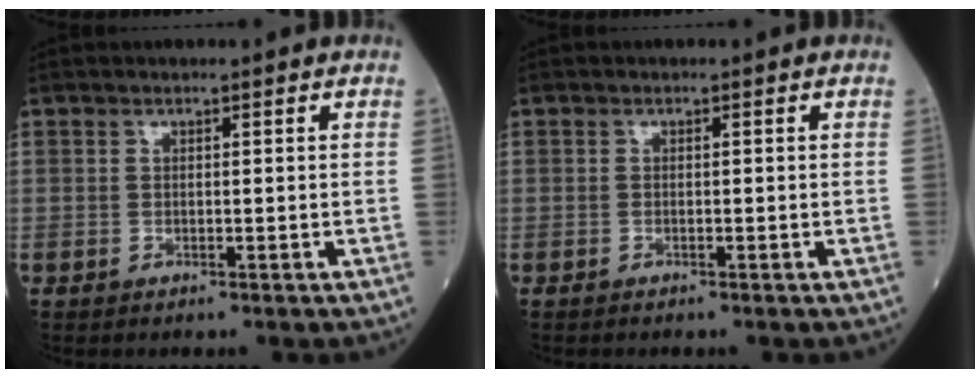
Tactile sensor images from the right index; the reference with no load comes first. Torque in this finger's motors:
{"motor_torque": [-0.06, -0.02, 0.06, 0.02]}